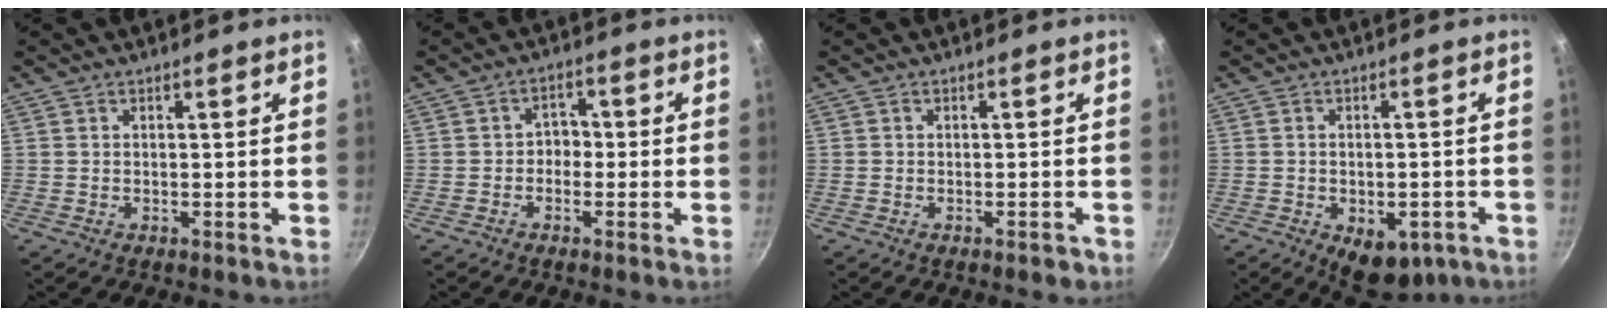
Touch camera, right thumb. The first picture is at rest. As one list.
[{"total": 3.0, "force": [-1.0, 2.4, 1.4], "torque": [0.004, 0.016, -0.021]}, {"total": 1.4, "force": [-0.9, 0.6, 0.9], "torque": [-0.009, 0.012, -0.009]}, {"total": 9.0, "force": [-3.8, 5.3, 6.2], "torque": [-0.048, 0.010, -0.038]}]